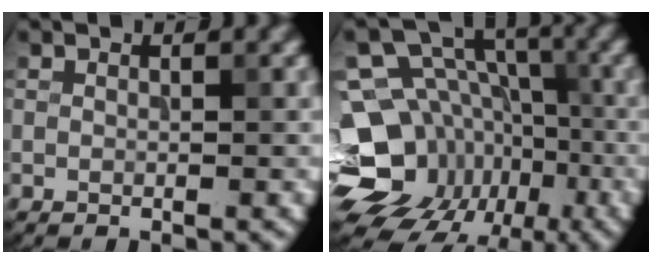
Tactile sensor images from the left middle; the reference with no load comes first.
{"total": 15.0, "force": [-5.8, 12.5, 6.0], "torque": [-0.124, -0.010, -0.087]}